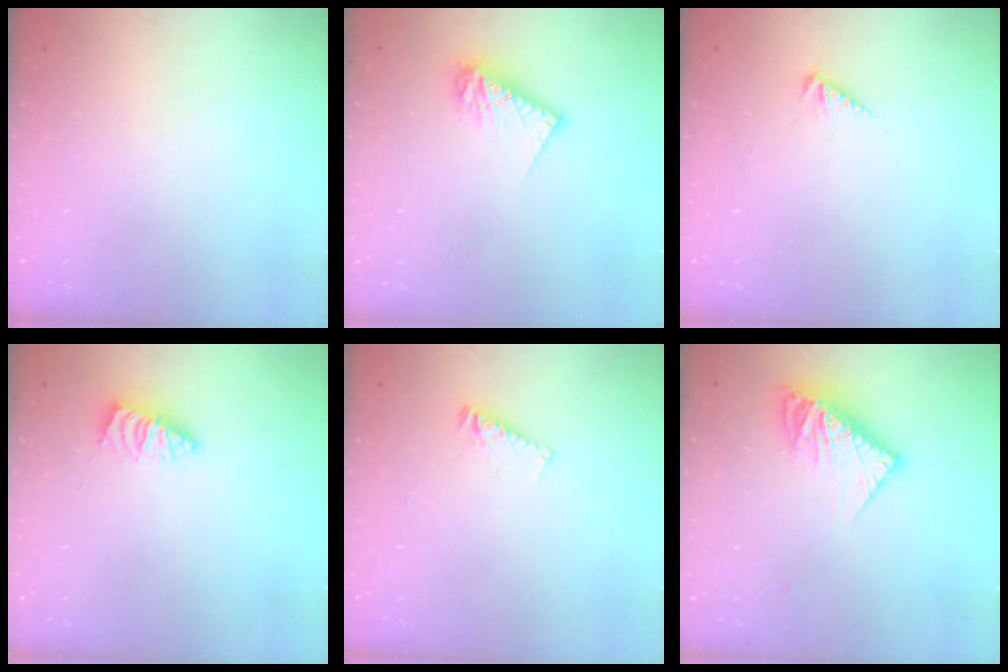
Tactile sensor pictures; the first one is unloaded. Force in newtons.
{"total": 10.0, "press": 10.0, "slide": 0.8}
{"total": 1.9, "press": 1.9, "slide": 0.3}
{"total": 2.3, "press": 2.3, "slide": 0.4}
{"total": 4.6, "press": 4.6, "slide": 0.2}
{"total": 12.6, "press": 12.5, "slide": 1.4}